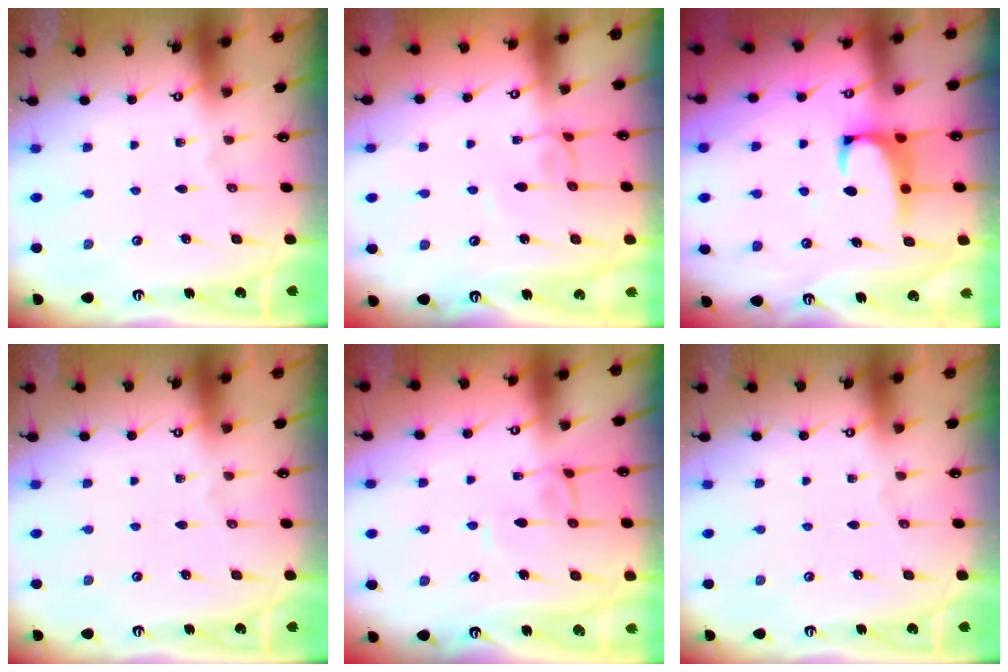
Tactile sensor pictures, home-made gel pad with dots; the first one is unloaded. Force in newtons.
{"total": 3.8, "press": 3.8, "slide": 0.1}
{"total": 2.1, "press": 1.9, "slide": 1.0}
{"total": 0.0}
{"total": 0.6, "press": 0.5, "slide": 0.2}
{"total": 0.0}